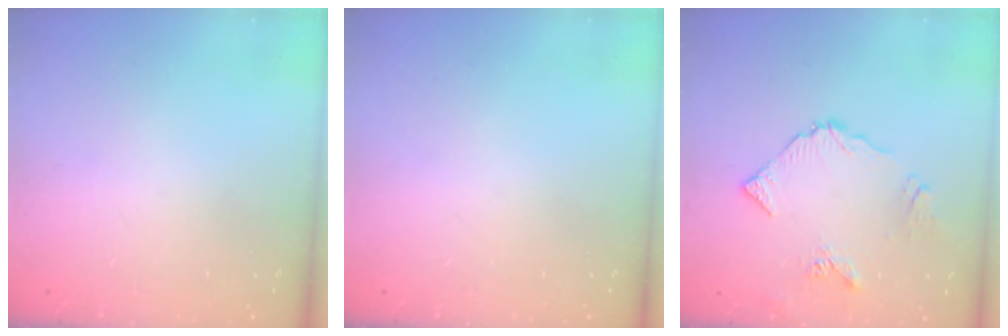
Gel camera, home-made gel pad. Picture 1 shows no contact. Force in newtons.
{"total": 0.0}
{"total": 8.5, "press": 8.5, "slide": 0.2}